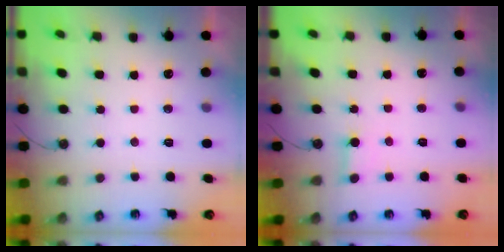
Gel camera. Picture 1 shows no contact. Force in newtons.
{"total": 2.1, "press": 2.1, "slide": 0.1}